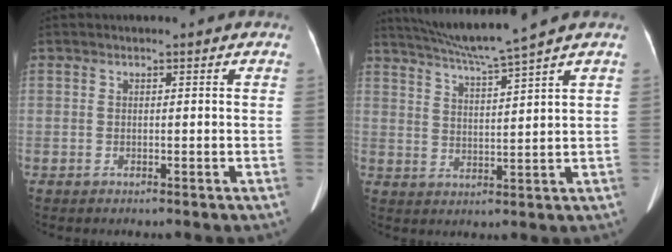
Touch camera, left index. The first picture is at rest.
{"total": 8.2, "force": [7.1, -2.1, 3.7], "torque": [-0.066, -0.002, 0.130]}